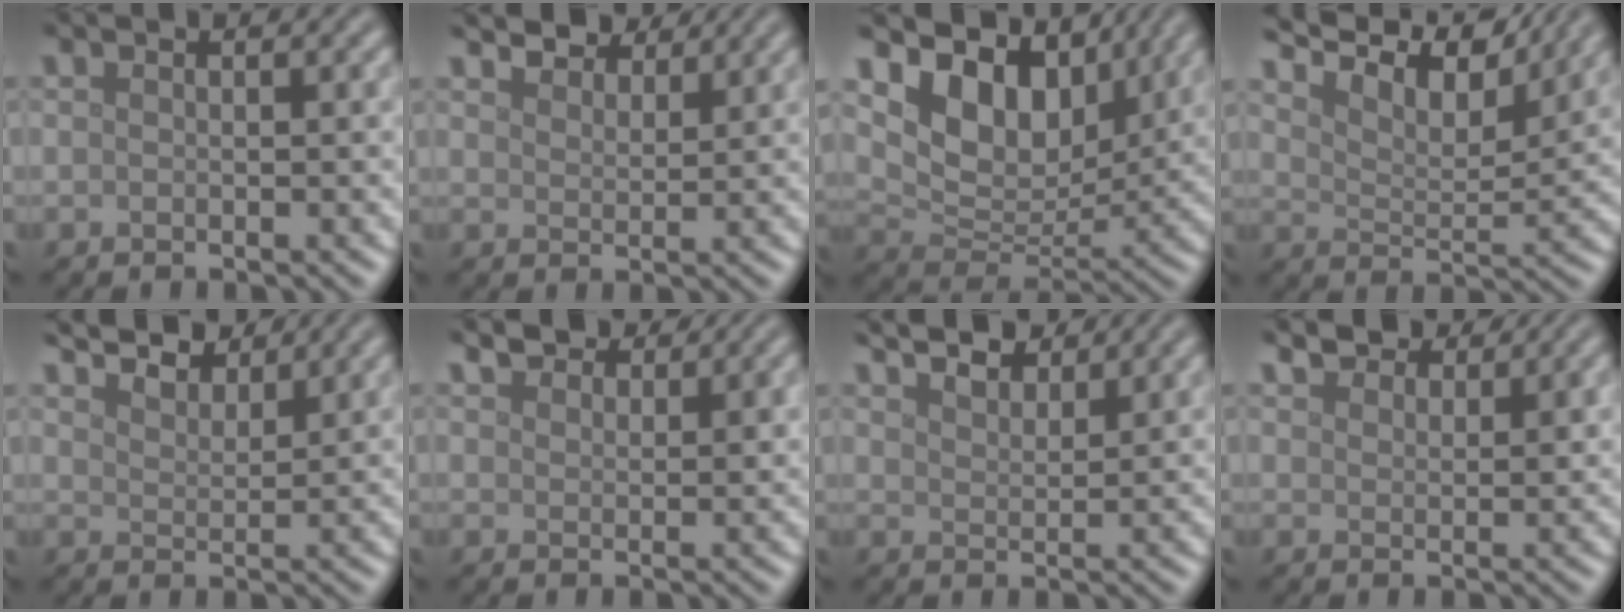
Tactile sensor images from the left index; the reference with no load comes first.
{"total": 4.6, "force": [4.2, 1.3, 1.4], "torque": [-0.031, -0.008, 0.078]}
{"total": 9.3, "force": [5.0, 5.7, 5.4], "torque": [-0.090, -0.007, 0.088]}
{"total": 9.9, "force": [8.7, 2.1, 4.4], "torque": [-0.092, 0.010, 0.114]}
{"total": 6.3, "force": [5.5, 1.9, 2.4], "torque": [-0.047, 0.010, 0.076]}
{"total": 3.1, "force": [2.7, 1.1, 1.0], "torque": [-0.021, 0.007, 0.042]}
{"total": 5.7, "force": [4.9, 1.8, 2.4], "torque": [-0.040, 0.015, 0.061]}
{"total": 3.7, "force": [3.3, 1.2, 1.2], "torque": [-0.025, 0.005, 0.053]}